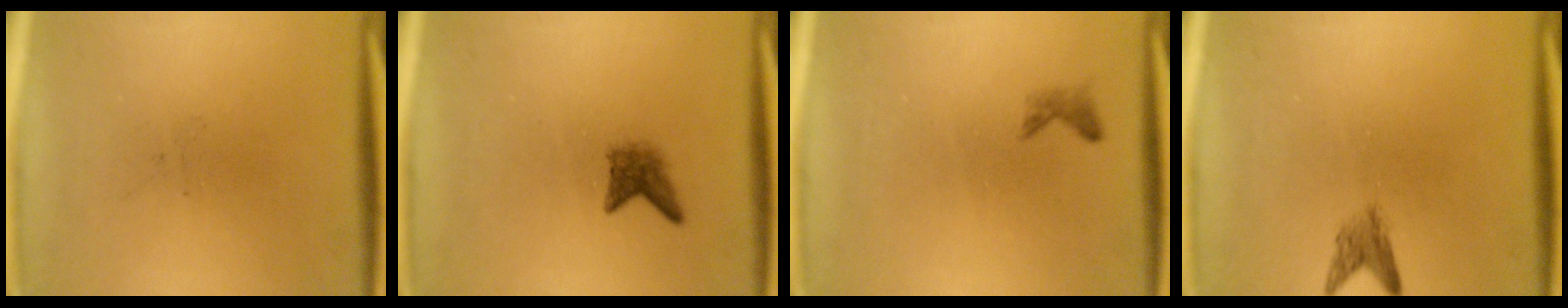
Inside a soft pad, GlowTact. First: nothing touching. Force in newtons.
{"total": 2.1}
{"total": 0.8}
{"total": 2.0}